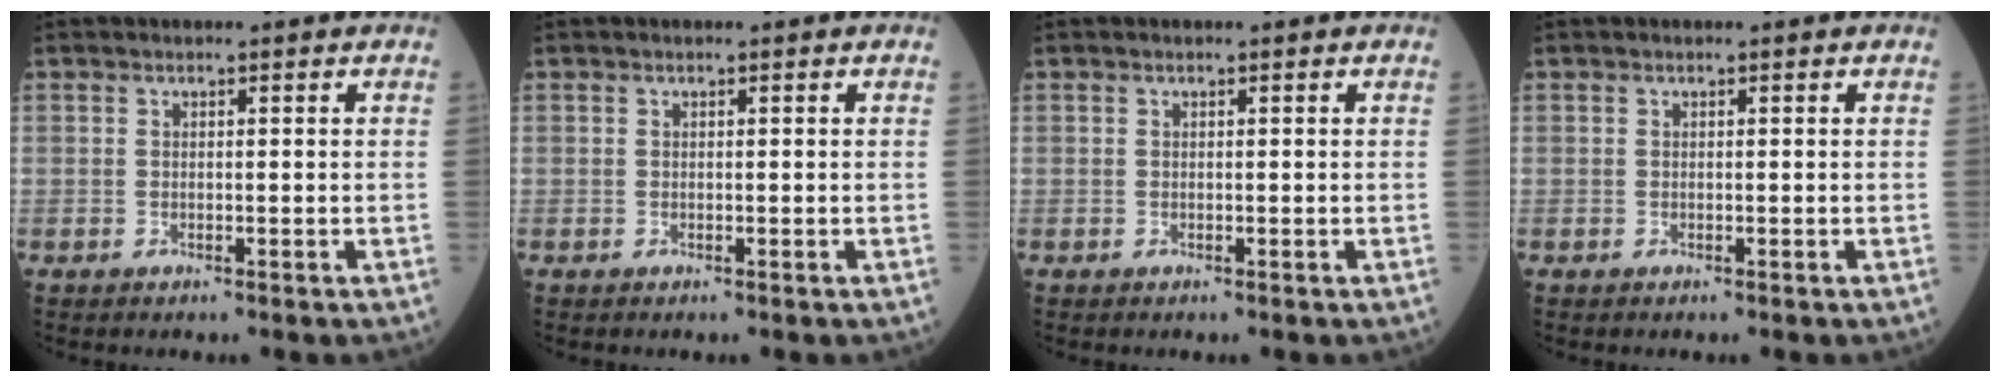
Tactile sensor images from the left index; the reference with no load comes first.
{"total": 0.0}
{"total": 0.0}
{"total": 0.0}